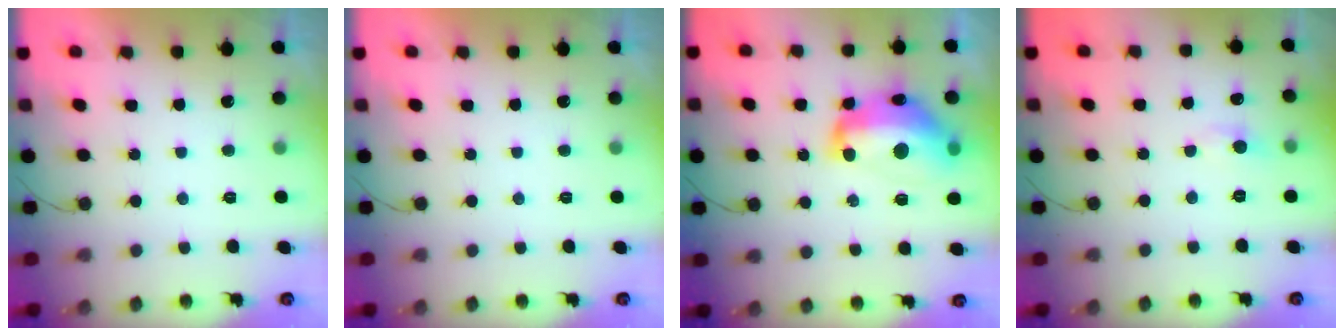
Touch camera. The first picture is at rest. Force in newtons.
{"total": 0.0}
{"total": 17.3, "press": 17.2, "slide": 1.5}
{"total": 3.7, "press": 3.7, "slide": 0.3}